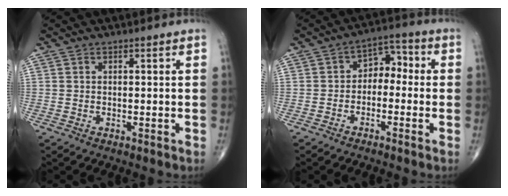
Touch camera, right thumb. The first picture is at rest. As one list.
[{"total": 5.8, "force": [-1.1, 4.1, 3.9], "torque": [-0.030, 0.037, -0.034]}]